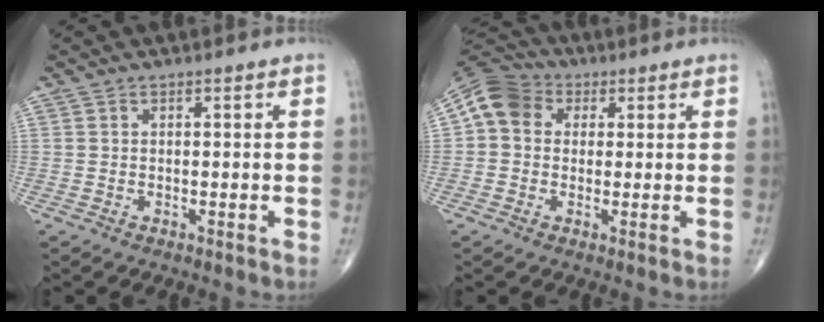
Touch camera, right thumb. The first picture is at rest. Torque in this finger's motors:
{"motor_torque": [0.04, 0.04, 0.17, -0.12, 0.07]}